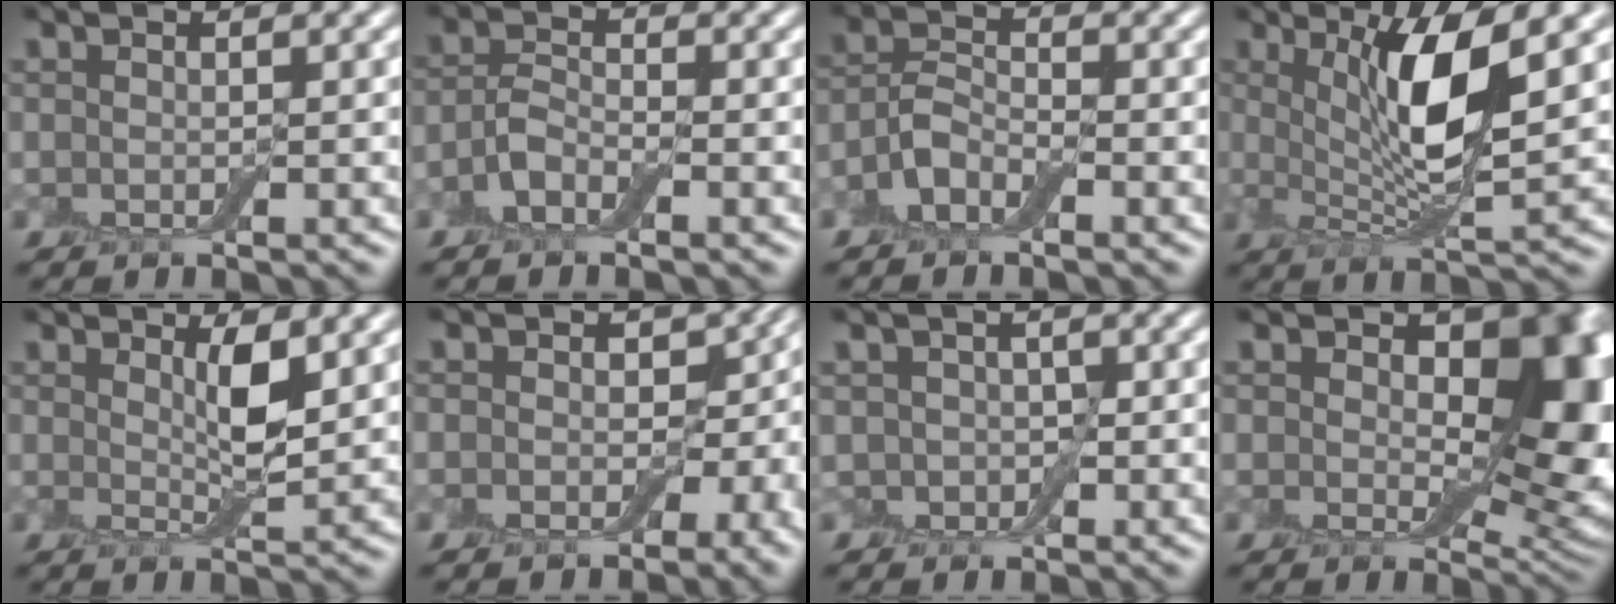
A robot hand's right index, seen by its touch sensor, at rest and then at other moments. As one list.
[{"total": 2.1, "force": [-1.4, 1.0, 1.2], "torque": [-0.025, 0.008, -0.035]}, {"total": 2.7, "force": [-1.9, 1.4, 1.5], "torque": [-0.030, 0.008, -0.044]}, {"total": 6.1, "force": [1.8, 1.0, 5.7], "torque": [-0.103, -0.007, 0.033]}, {"total": 2.0, "force": [1.1, 0.0, 1.7], "torque": [-0.031, -0.005, 0.019]}, {"total": 5.4, "force": [0.2, 4.3, 3.3], "torque": [0.001, 0.002, -0.005]}, {"total": 2.3, "force": [-0.4, 2.0, 1.0], "torque": [-0.010, 0.000, -0.012]}, {"total": 13.4, "force": [2.9, 8.3, 10.1], "torque": [-0.117, -0.012, 0.057]}]